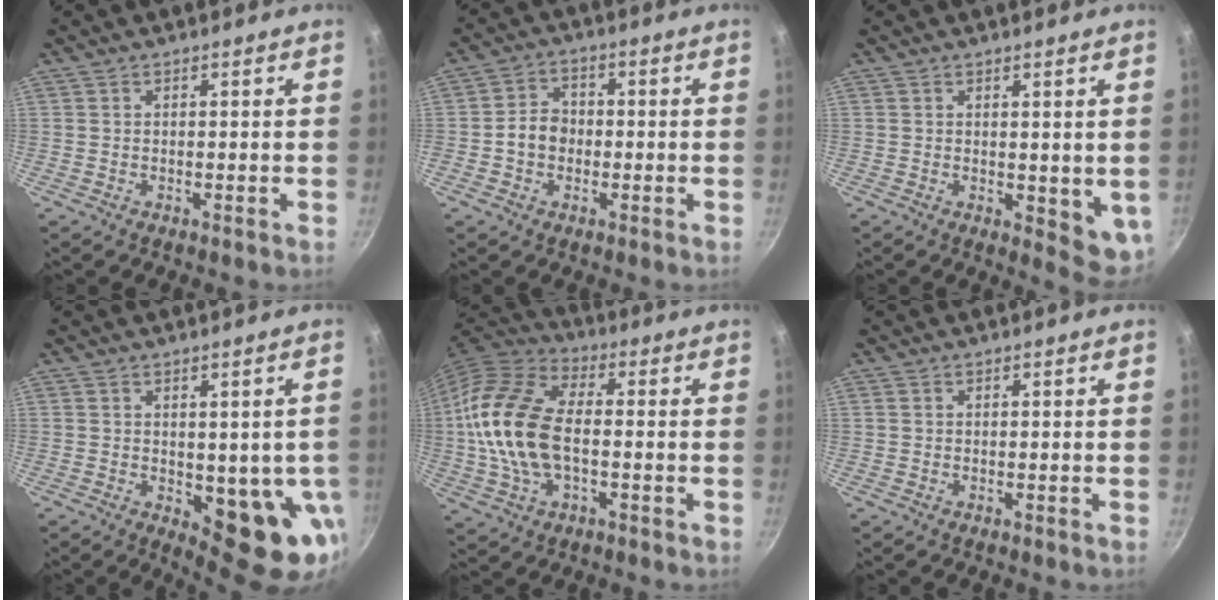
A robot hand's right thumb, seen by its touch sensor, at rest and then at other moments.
{"total": 5.4, "force": [-0.9, 4.5, 2.8], "torque": [-0.022, 0.018, -0.024]}
{"total": 6.3, "force": [0.9, 3.2, 5.4], "torque": [-0.054, -0.012, 0.020]}
{"total": 12.0, "force": [-1.9, 5.2, 10.7], "torque": [-0.090, -0.010, -0.013]}
{"total": 17.9, "force": [-1.0, 10.4, 14.5], "torque": [-0.278, 0.029, -0.031]}
{"total": 0.0}